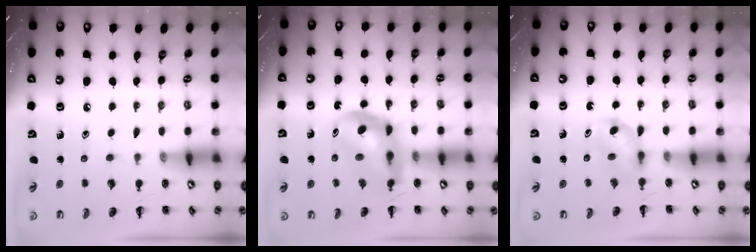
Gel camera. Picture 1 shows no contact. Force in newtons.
{"total": 10.0, "press": 9.5, "slide": 3.2}
{"total": 3.7, "press": 3.4, "slide": 1.4}